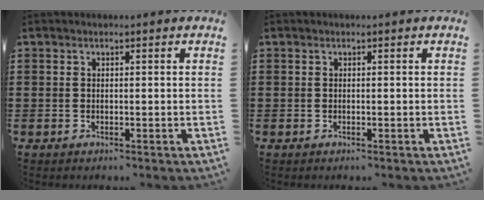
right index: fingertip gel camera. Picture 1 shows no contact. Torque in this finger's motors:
{"motor_torque": [0.00, 0.05, 0.00, 0.00]}